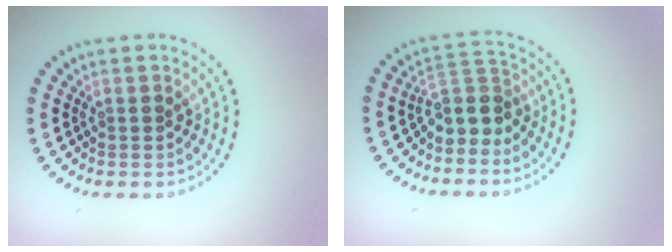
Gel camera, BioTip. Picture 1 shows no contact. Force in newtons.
{"total": 3.0, "press": 2.2, "slide": 2.0}